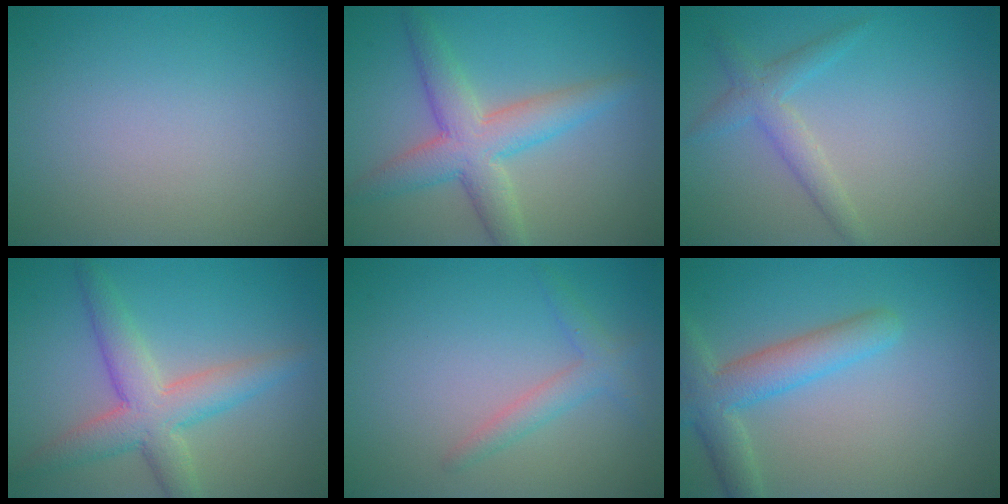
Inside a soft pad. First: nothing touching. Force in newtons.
{"total": 5.4, "press": 5.4, "slide": 0.2}
{"total": 2.3, "press": 2.3, "slide": 0.2}
{"total": 5.3, "press": 5.3, "slide": 0.1}
{"total": 2.0, "press": 2.0, "slide": 0.1}
{"total": 4.3, "press": 4.3, "slide": 0.3}